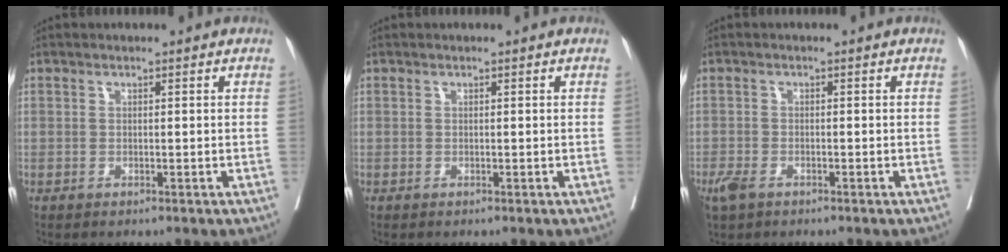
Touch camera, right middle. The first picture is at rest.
{"total": 0.0}
{"total": 3.0, "force": [-2.0, 1.5, 1.7], "torque": [-0.039, -0.005, -0.033]}